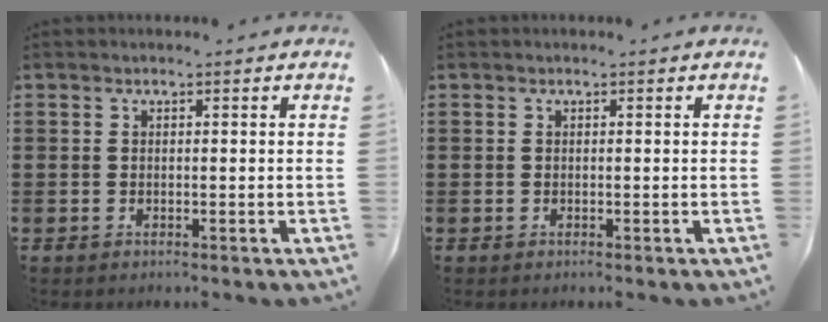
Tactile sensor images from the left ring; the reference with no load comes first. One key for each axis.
{"total": 0.0}